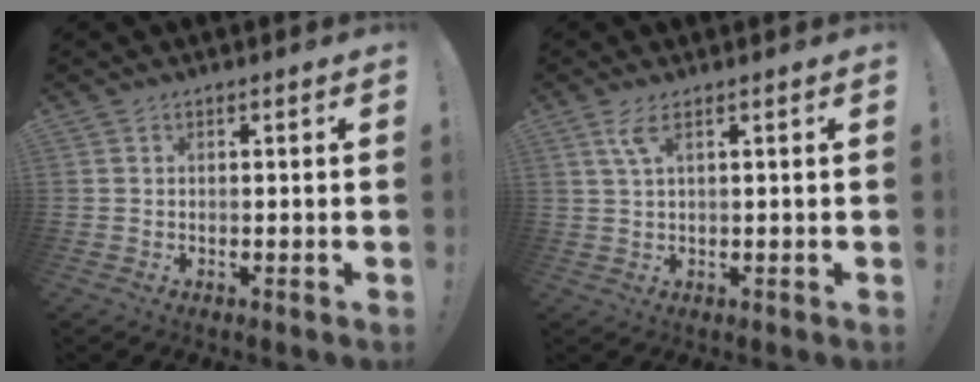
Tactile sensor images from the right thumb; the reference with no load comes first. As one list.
[{"total": 3.9, "force": [1.8, 0.9, 3.4], "torque": [-0.065, -0.002, 0.031]}]